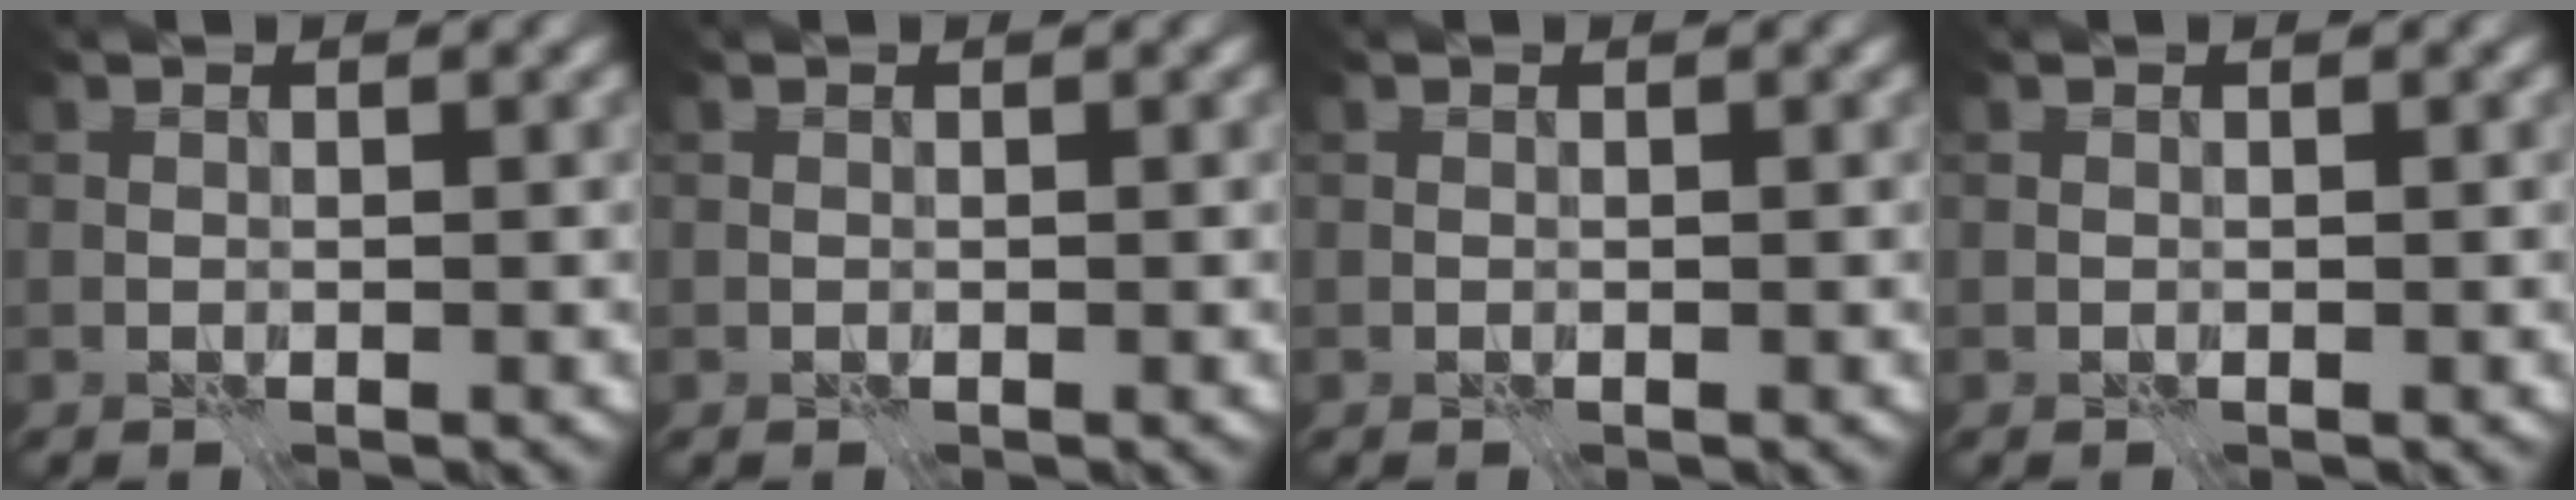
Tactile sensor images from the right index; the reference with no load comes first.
{"total": 0.0}
{"total": 0.0}
{"total": 0.0}